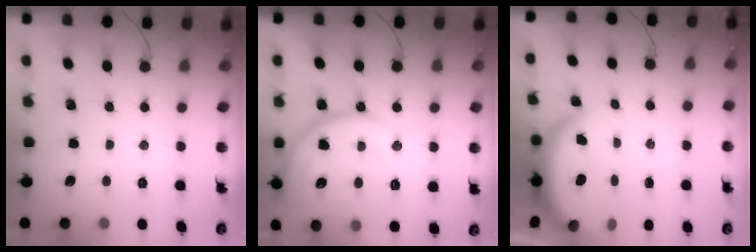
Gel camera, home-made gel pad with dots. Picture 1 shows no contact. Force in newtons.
{"total": 15.9, "press": 15.9, "slide": 1.4}
{"total": 3.9, "press": 3.9, "slide": 0.2}